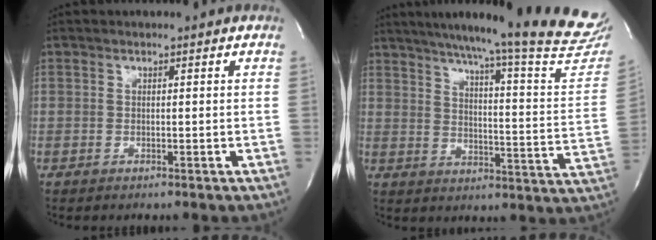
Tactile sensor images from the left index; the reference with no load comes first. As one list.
[{"total": 27.5, "force": [24.5, 0.1, 12.4], "torque": [-0.187, -0.094, 0.300]}]